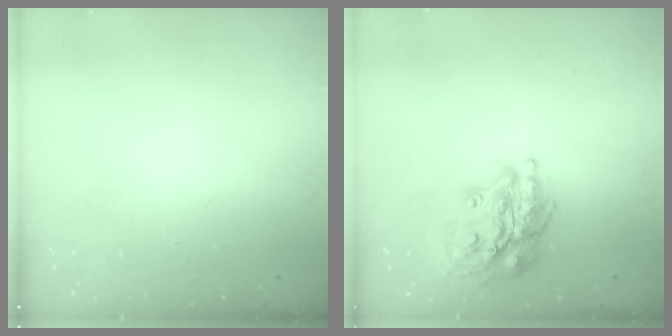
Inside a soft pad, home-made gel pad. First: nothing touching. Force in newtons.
{"total": 18.3, "press": 18.1, "slide": 2.6}